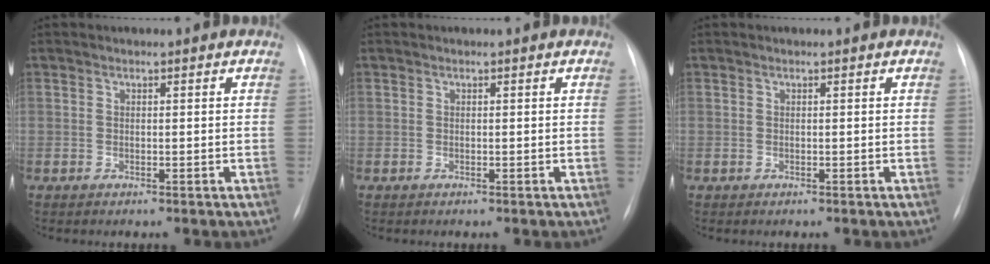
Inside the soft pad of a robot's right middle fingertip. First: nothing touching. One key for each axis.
{"total": 0.0}
{"total": 0.0}